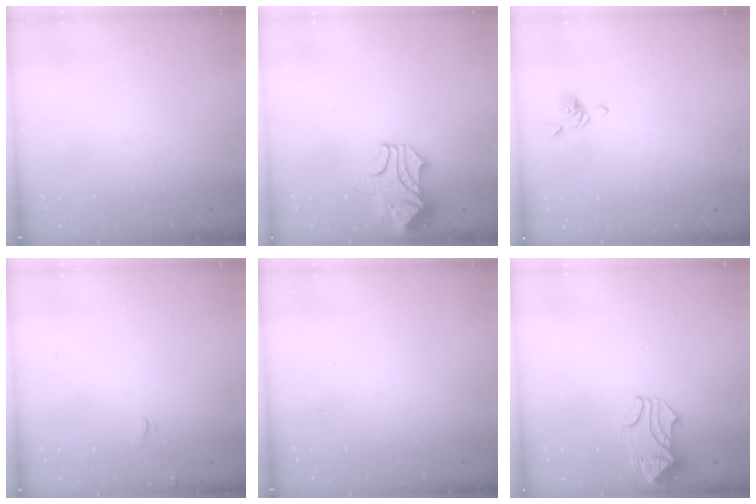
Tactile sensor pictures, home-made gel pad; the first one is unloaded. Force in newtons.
{"total": 2.2, "press": 2.1, "slide": 0.8}
{"total": 2.6, "press": 2.5, "slide": 0.6}
{"total": 2.5, "press": 2.5, "slide": 0.4}
{"total": 0.0}
{"total": 1.2, "press": 0.6, "slide": 1.0}